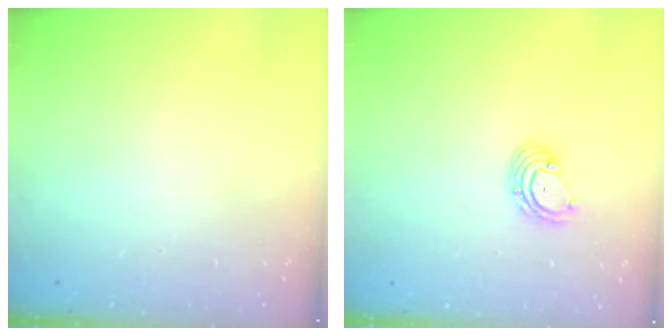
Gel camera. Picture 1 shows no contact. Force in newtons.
{"total": 3.3, "press": 3.3, "slide": 0.5}